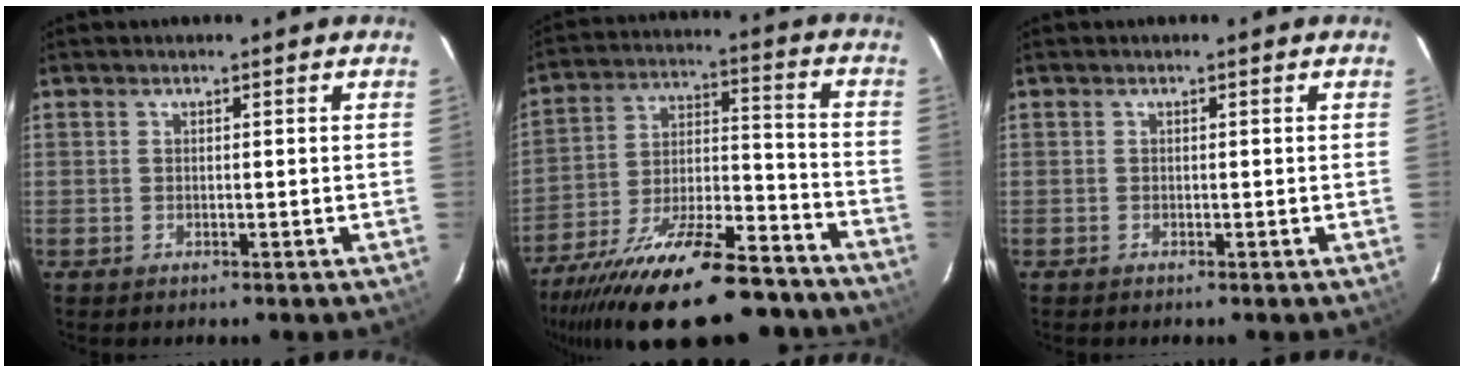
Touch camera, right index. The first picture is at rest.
{"total": 27.6, "force": [-21.7, 8.3, 14.8], "torque": [-0.269, -0.023, -0.319]}
{"total": 0.0}